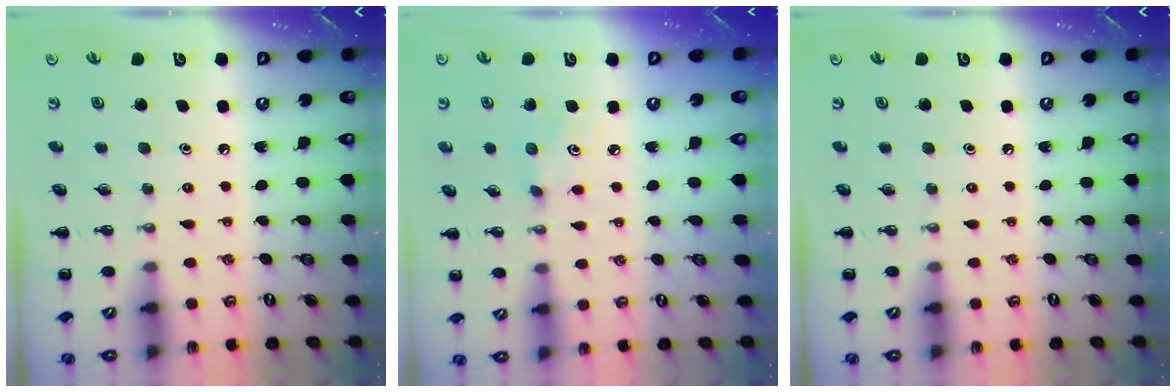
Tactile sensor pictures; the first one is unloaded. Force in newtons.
{"total": 2.7, "press": 2.6, "slide": 0.6}
{"total": 0.0}